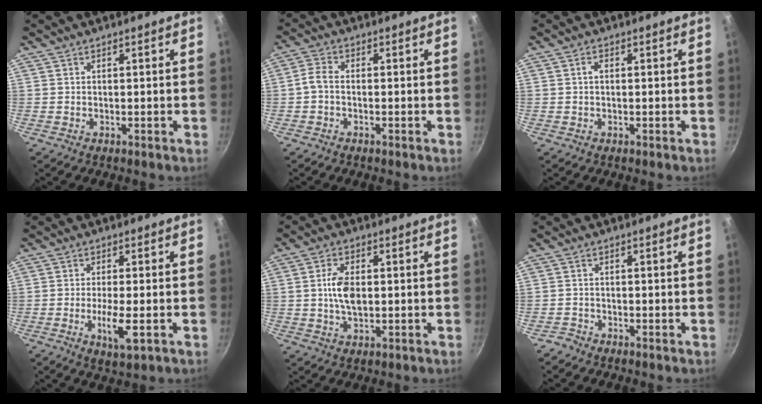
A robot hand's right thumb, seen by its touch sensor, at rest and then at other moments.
{"total": 3.1, "force": [-0.7, 1.9, 2.4], "torque": [-0.051, 0.010, -0.020]}
{"total": 1.2, "force": [0.1, 0.7, 1.0], "torque": [-0.015, 0.002, 0.000]}
{"total": 5.7, "force": [-1.5, 1.5, 5.3], "torque": [-0.101, -0.010, -0.027]}
{"total": 6.3, "force": [0.3, 3.4, 5.3], "torque": [-0.101, 0.004, 0.006]}
{"total": 1.1, "force": [-1.1, 0.3, -0.1], "torque": [0.003, -0.003, -0.026]}